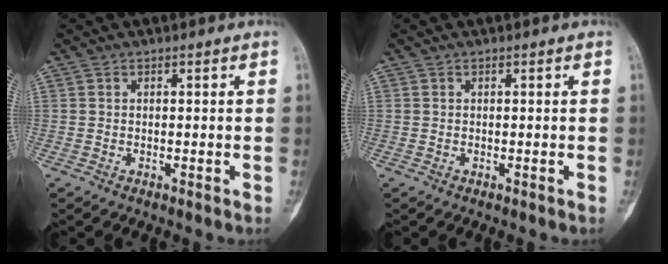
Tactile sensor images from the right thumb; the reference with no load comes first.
{"total": 0.0}